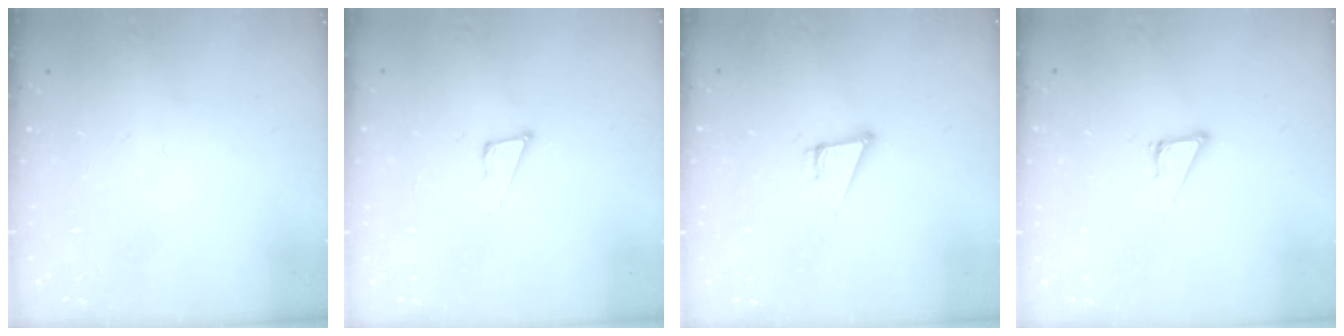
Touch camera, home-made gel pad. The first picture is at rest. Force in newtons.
{"total": 4.0, "press": 3.9, "slide": 0.8}
{"total": 3.8, "press": 3.7, "slide": 0.4}
{"total": 4.7, "press": 4.7, "slide": 0.2}